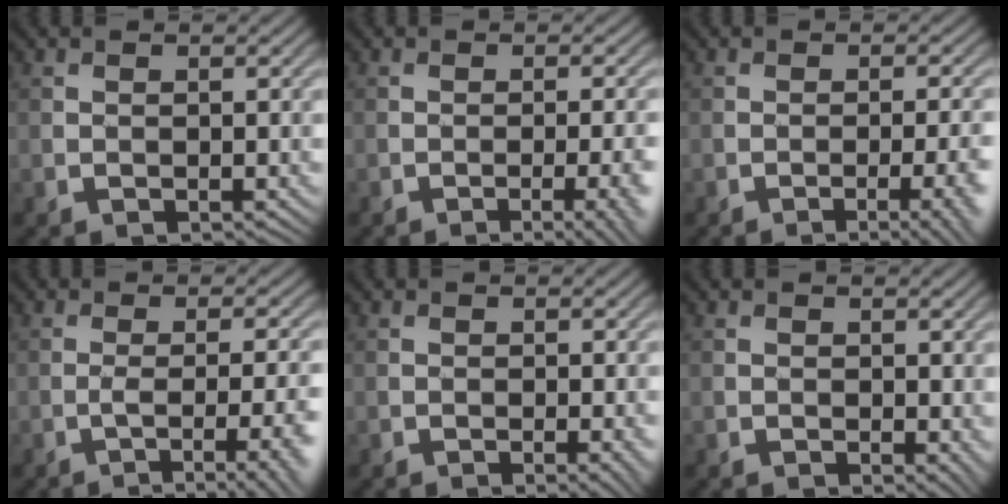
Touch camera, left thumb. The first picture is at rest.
{"total": 5.4, "force": [-2.4, 1.3, 4.6], "torque": [-0.048, 0.001, -0.026]}
{"total": 5.9, "force": [-2.8, 1.4, 5.0], "torque": [-0.054, 0.001, -0.033]}
{"total": 7.7, "force": [-2.8, 1.9, 6.9], "torque": [-0.076, -0.004, -0.039]}
{"total": 1.9, "force": [-0.8, 0.7, 1.6], "torque": [-0.020, -0.009, -0.003]}
{"total": 1.3, "force": [0.0, 0.8, 1.0], "torque": [-0.011, -0.008, 0.004]}